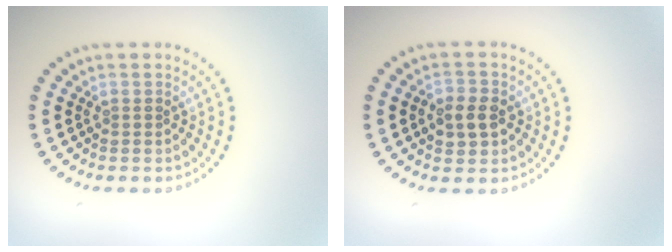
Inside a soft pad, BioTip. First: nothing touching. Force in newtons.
{"total": 2.8, "press": 2.8, "slide": 0.3}